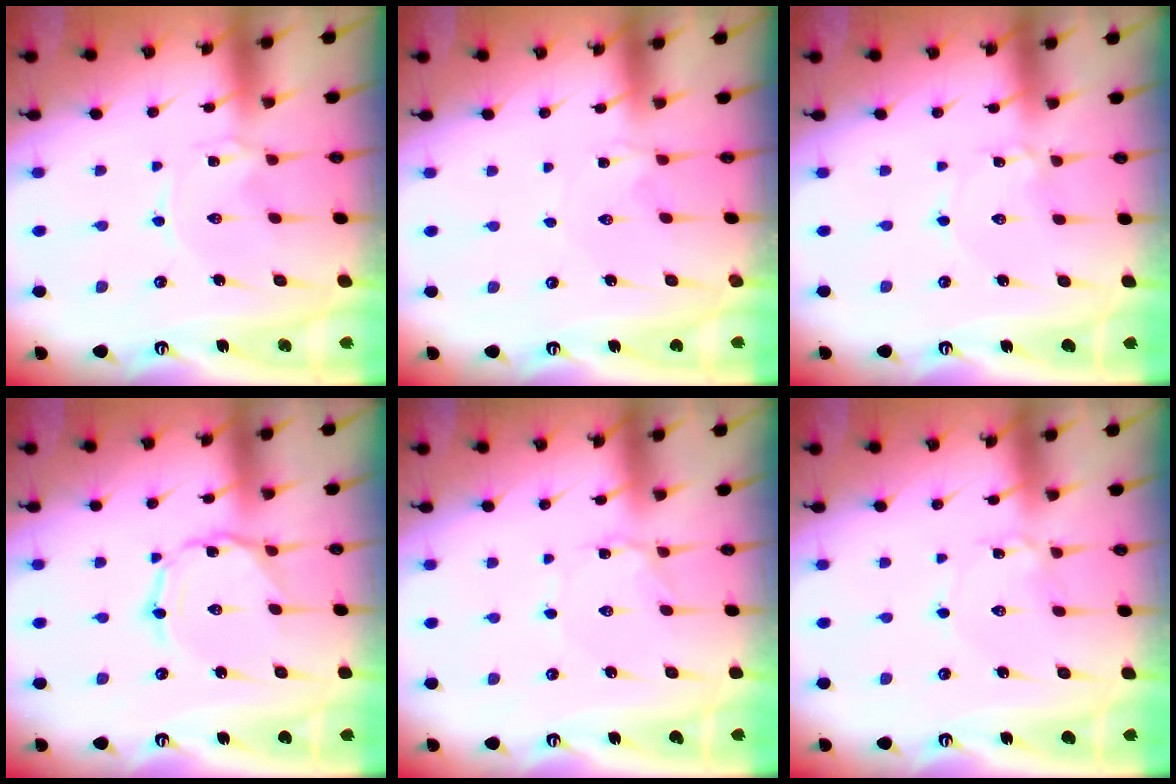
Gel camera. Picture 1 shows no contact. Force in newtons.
{"total": 1.4, "press": 1.3, "slide": 0.4}
{"total": 1.0, "press": 1.0, "slide": 0.0}
{"total": 2.3, "press": 2.3, "slide": 0.3}
{"total": 2.3, "press": 2.3, "slide": 0.3}
{"total": 1.5, "press": 1.5, "slide": 0.1}